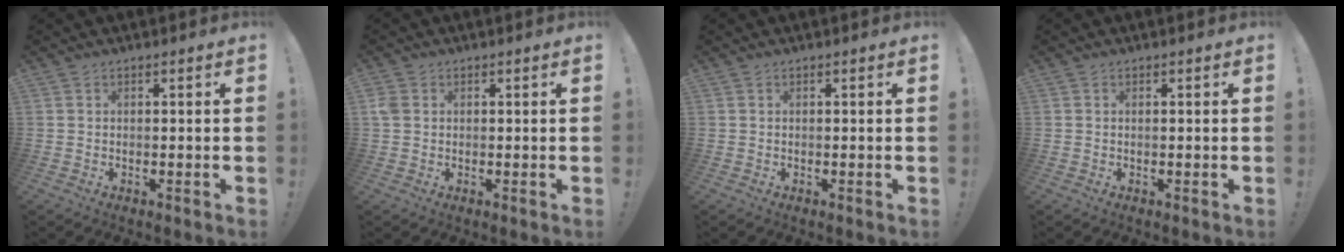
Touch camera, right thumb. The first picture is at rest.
{"total": 3.2, "force": [0.8, 2.5, 1.8], "torque": [-0.033, 0.007, 0.018]}
{"total": 0.0}
{"total": 0.0}